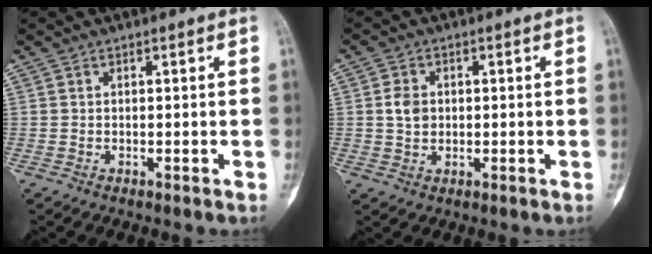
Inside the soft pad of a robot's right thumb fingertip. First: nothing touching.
{"total": 3.8, "force": [0.5, 3.0, 2.3], "torque": [-0.032, -0.002, 0.008]}